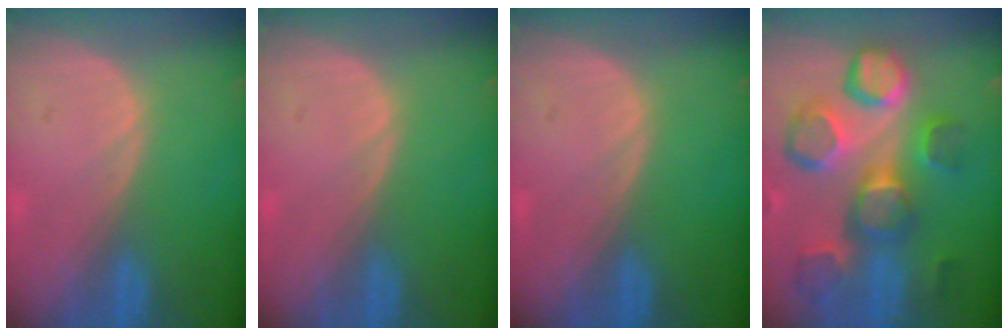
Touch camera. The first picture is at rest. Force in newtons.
{"total": 0.0}
{"total": 0.0}
{"total": 12.5, "press": 11.1, "slide": 5.7}